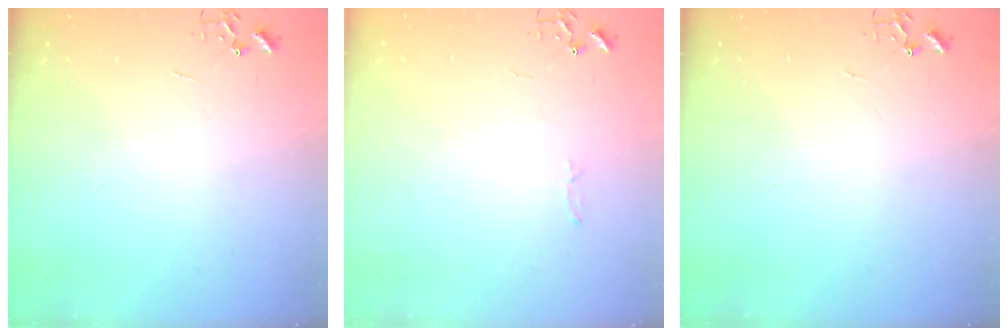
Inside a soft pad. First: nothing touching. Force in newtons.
{"total": 2.8, "press": 2.8, "slide": 0.4}
{"total": 0.0}